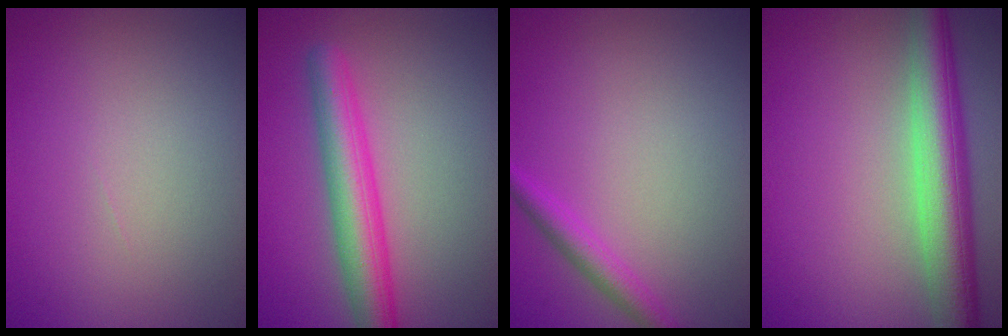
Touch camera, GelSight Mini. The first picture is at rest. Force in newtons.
{"total": 5.4, "press": 5.4, "slide": 0.1}
{"total": 2.0, "press": 2.0, "slide": 0.1}
{"total": 6.9, "press": 6.9, "slide": 0.4}